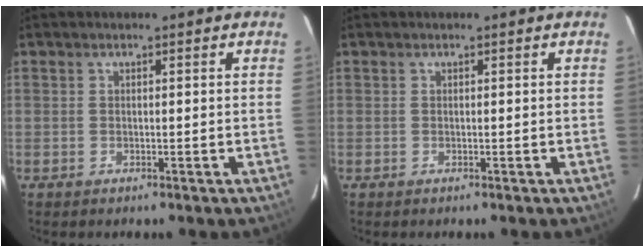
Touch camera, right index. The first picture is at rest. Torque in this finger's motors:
{"motor_torque": [0.02, 0.02, 0.00, 0.00]}